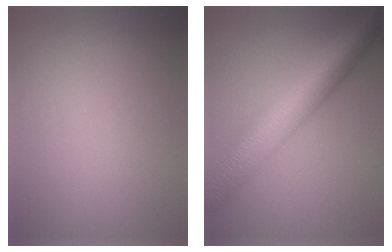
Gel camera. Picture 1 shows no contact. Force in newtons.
{"total": 10.6, "press": 10.6, "slide": 0.0}